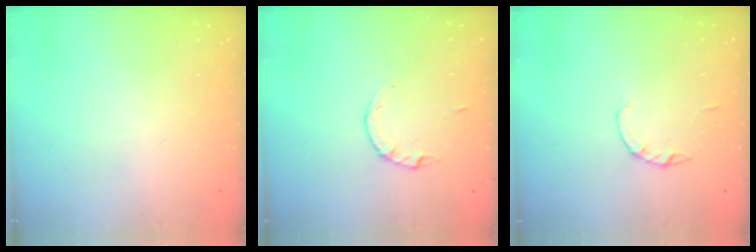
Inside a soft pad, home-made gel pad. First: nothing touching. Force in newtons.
{"total": 2.2, "press": 2.1, "slide": 0.3}
{"total": 1.0, "press": 1.0, "slide": 0.2}